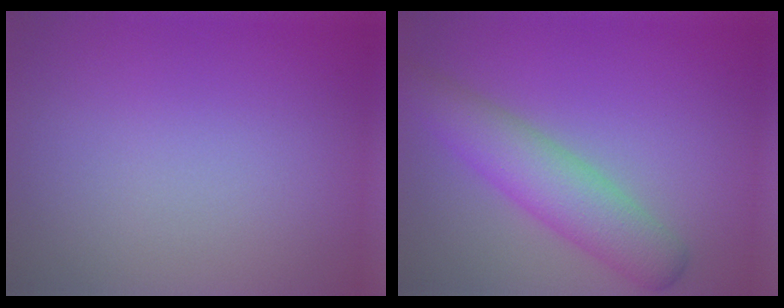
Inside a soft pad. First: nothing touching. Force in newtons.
{"total": 5.1, "press": 5.1, "slide": 0.0}